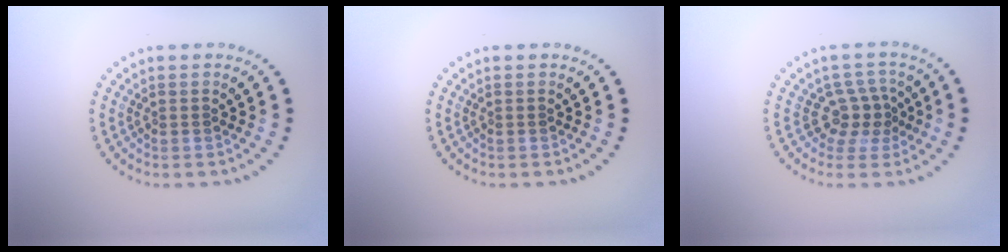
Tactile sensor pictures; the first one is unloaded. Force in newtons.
{"total": 0.0}
{"total": 2.8, "press": 2.1, "slide": 1.8}